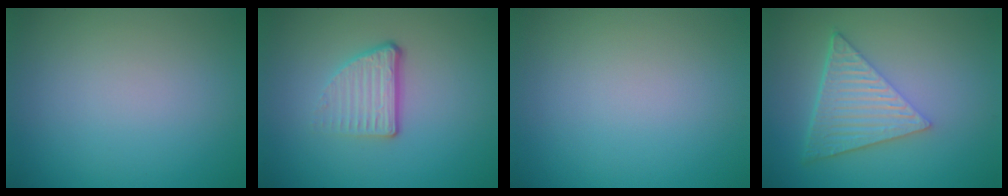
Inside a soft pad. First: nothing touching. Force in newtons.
{"total": 3.6, "press": 2.3, "slide": 2.7}
{"total": 0.0}
{"total": 6.4, "press": 4.4, "slide": 4.7}